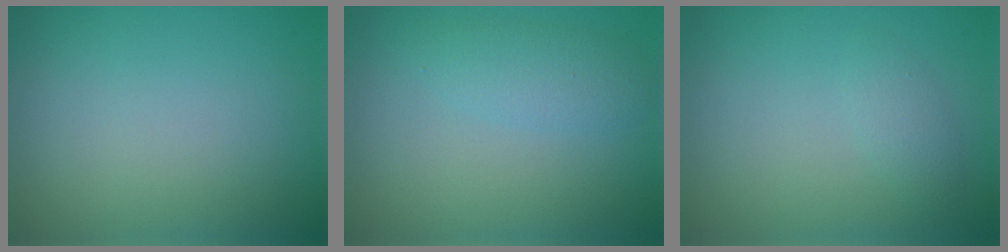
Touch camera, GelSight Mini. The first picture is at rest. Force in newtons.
{"total": 2.1, "press": 2.1, "slide": 0.1}
{"total": 2.3, "press": 2.3, "slide": 0.2}